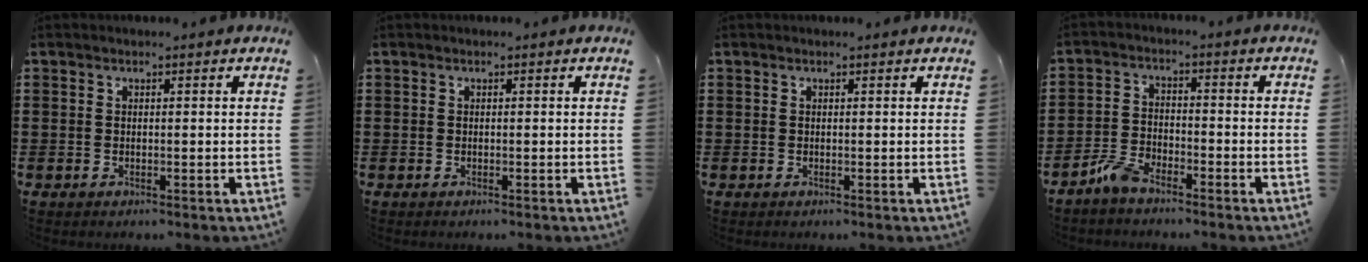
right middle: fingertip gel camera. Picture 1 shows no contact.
{"total": 0.0}
{"total": 0.0}
{"total": 4.2, "force": [-3.6, 1.3, 1.9], "torque": [-0.060, 0.005, -0.076]}